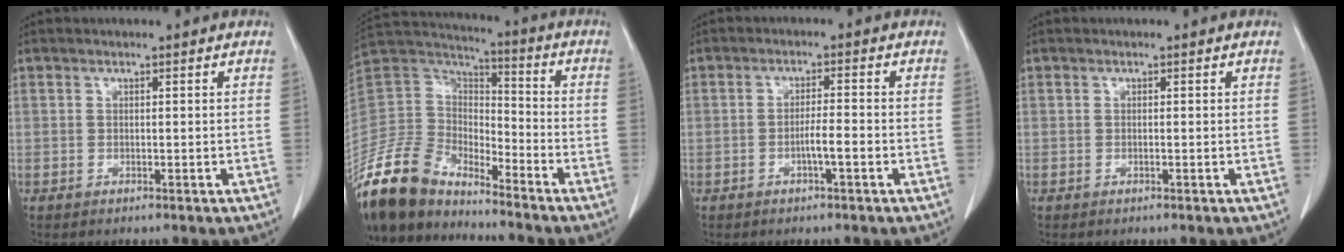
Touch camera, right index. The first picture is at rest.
{"total": 15.2, "force": [-13.8, 5.1, 4.2], "torque": [-0.093, 0.030, -0.270]}
{"total": 2.9, "force": [-1.3, 0.0, 2.6], "torque": [-0.042, 0.002, -0.024]}
{"total": 0.0}